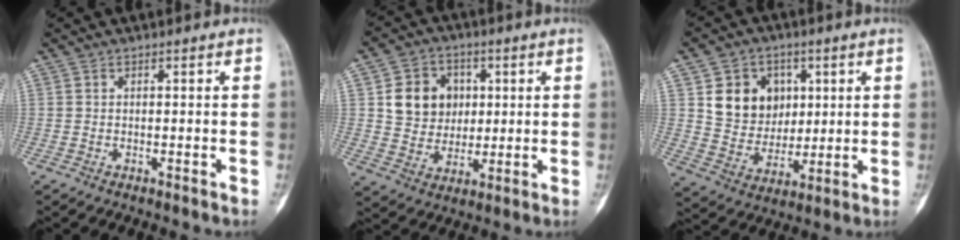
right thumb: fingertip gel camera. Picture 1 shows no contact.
{"total": 11.1, "force": [2.4, 9.6, 5.0], "torque": [-0.040, -0.004, 0.045]}
{"total": 12.4, "force": [3.7, 10.5, 5.5], "torque": [-0.045, -0.014, 0.076]}